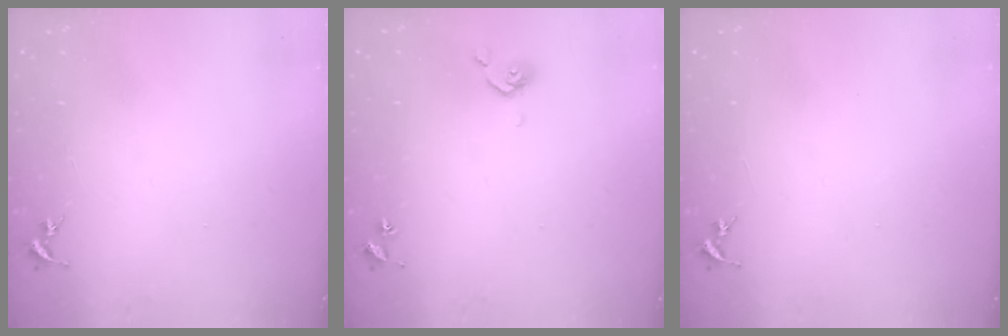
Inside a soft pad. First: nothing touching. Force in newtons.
{"total": 5.0, "press": 4.9, "slide": 1.2}
{"total": 0.0}